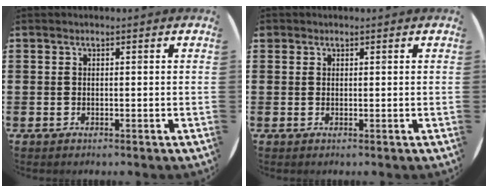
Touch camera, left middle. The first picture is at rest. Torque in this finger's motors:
{"motor_torque": [0.90, -1.09, 0.02, 0.02]}